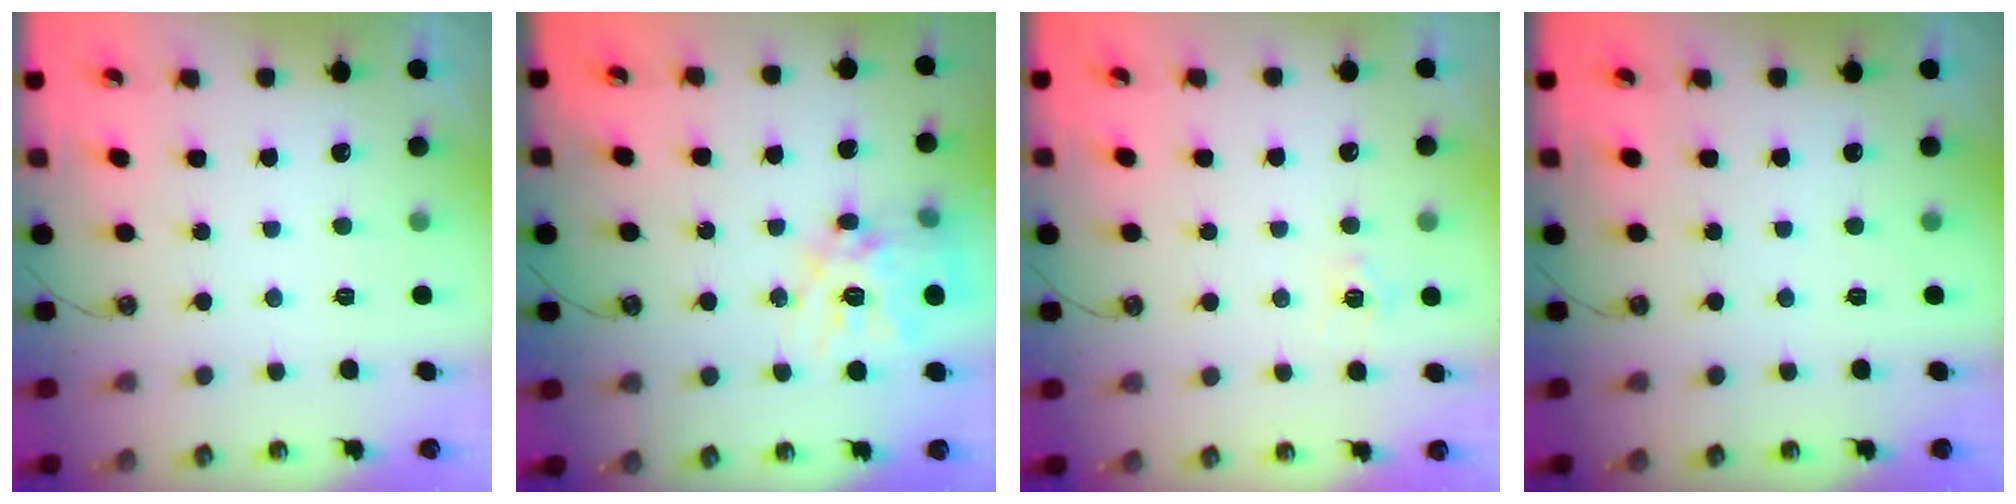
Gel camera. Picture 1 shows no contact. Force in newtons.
{"total": 15.8, "press": 15.7, "slide": 1.6}
{"total": 6.1, "press": 6.1, "slide": 0.6}
{"total": 0.0}